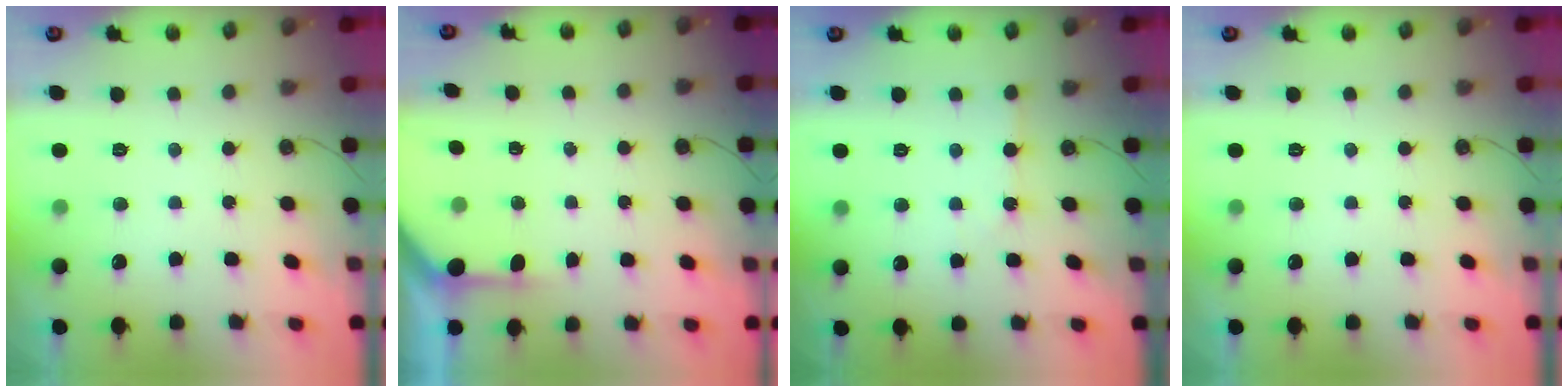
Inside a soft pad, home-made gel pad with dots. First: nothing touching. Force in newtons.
{"total": 2.1, "press": 2.1, "slide": 0.3}
{"total": 3.3, "press": 3.2, "slide": 0.5}
{"total": 0.0}